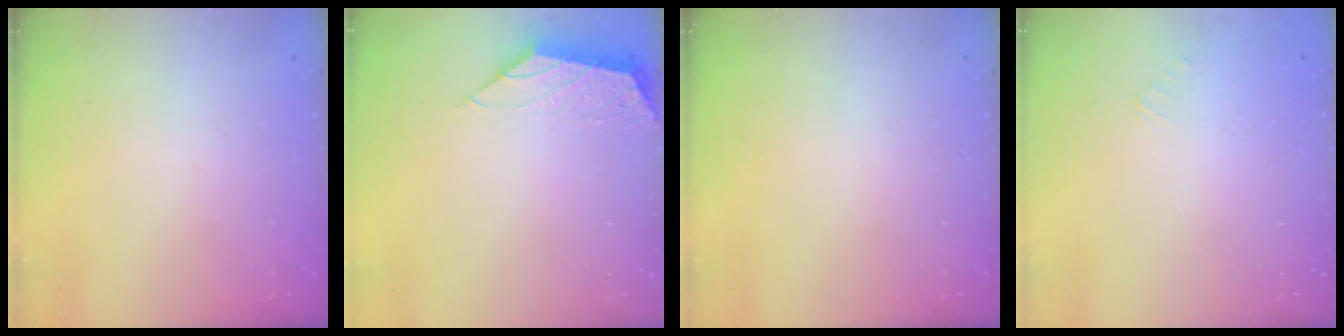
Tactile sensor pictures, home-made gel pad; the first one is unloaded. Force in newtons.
{"total": 1.4, "press": 1.3, "slide": 0.5}
{"total": 0.0}
{"total": 1.0, "press": 0.9, "slide": 0.4}